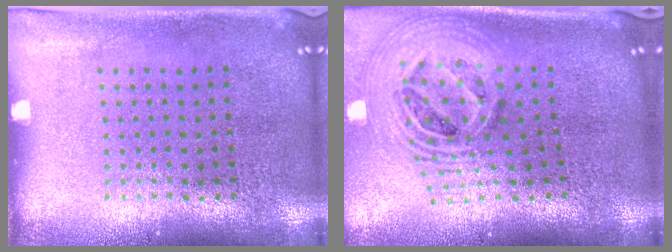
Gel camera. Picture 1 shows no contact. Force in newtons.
{"total": 2.7, "press": 1.9, "slide": 1.9}